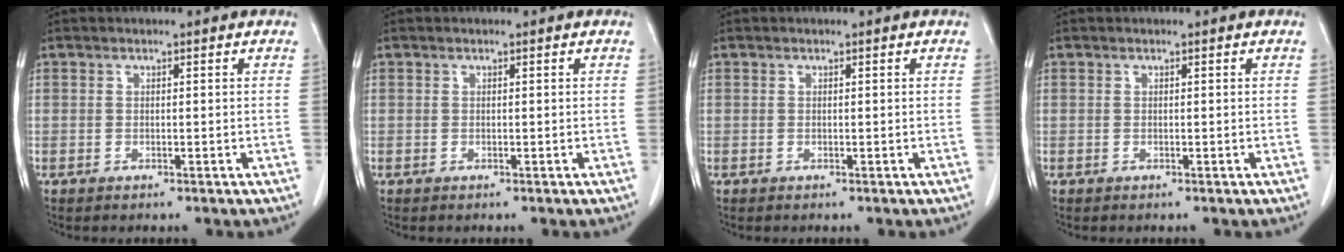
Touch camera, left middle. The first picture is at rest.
{"total": 0.0}
{"total": 0.0}
{"total": 0.0}